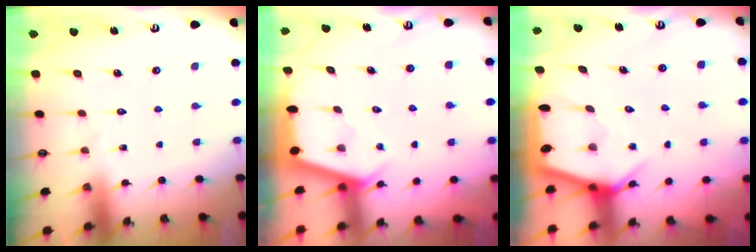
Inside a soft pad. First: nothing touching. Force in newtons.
{"total": 2.8, "press": 2.8, "slide": 0.4}
{"total": 5.3, "press": 5.3, "slide": 0.6}